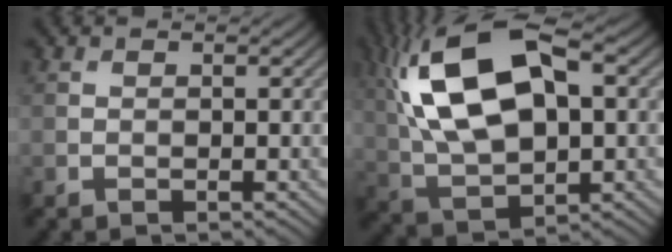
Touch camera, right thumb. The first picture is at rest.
{"total": 17.0, "force": [4.4, 8.6, 14.0], "torque": [-0.285, 0.025, 0.069]}